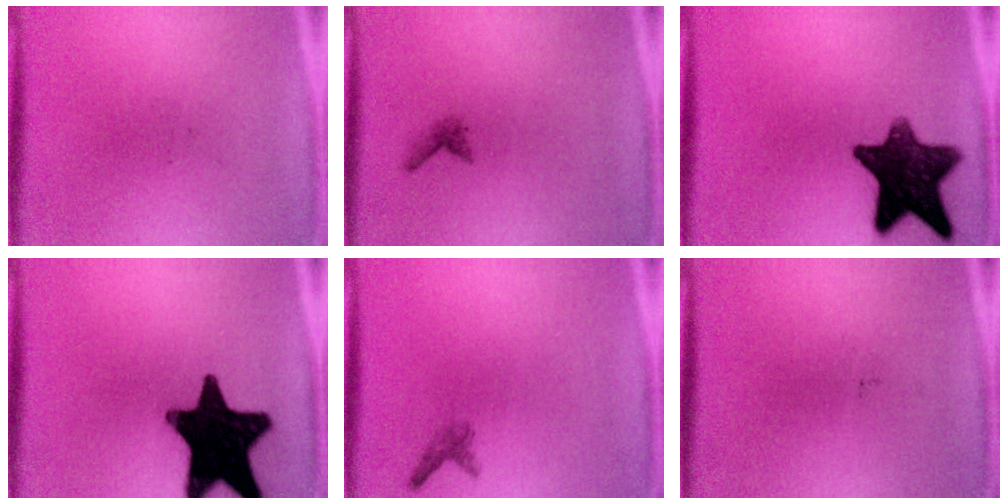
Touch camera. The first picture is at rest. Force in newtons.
{"total": 0.9}
{"total": 13.3}
{"total": 19.4}
{"total": 1.1}
{"total": 0.0}